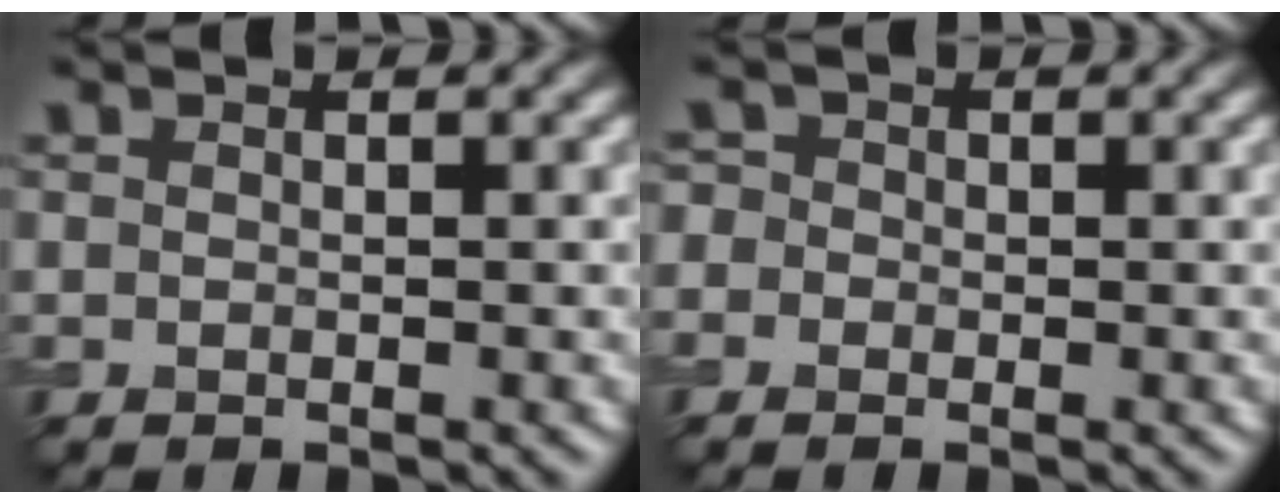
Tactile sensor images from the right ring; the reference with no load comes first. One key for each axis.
{"total": 1.7, "fx": -0.2, "fy": 1.6, "fz": 0.5, "tx": 0.002, "ty": 0.009, "tz": -0.024}